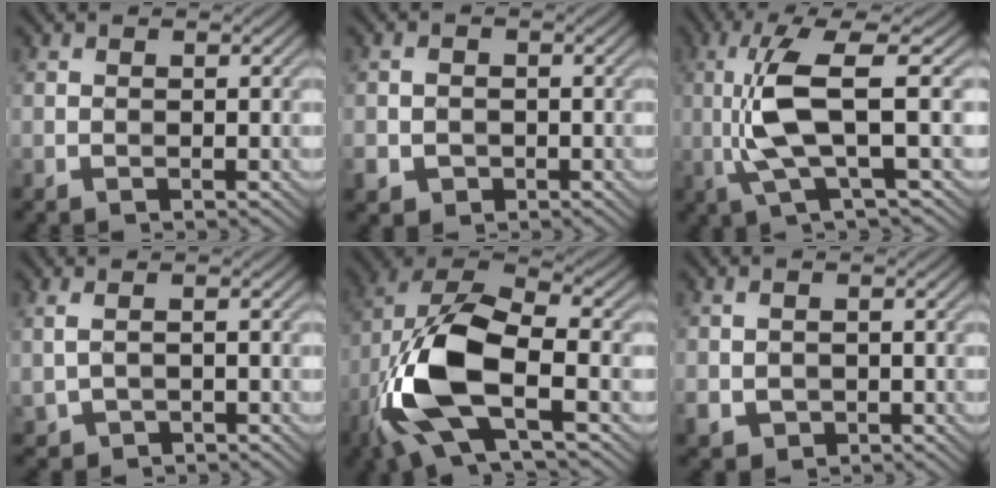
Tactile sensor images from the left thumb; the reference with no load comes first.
{"total": 2.7, "force": [-1.0, 2.3, 1.0], "torque": [-0.026, -0.004, -0.019]}
{"total": 7.7, "force": [-0.2, 1.0, 7.6], "torque": [-0.167, 0.010, -0.001]}
{"total": 1.9, "force": [-0.1, 1.1, 1.5], "torque": [-0.042, -0.001, 0.006]}
{"total": 13.5, "force": [-4.4, 5.6, 11.5], "torque": [-0.271, -0.005, -0.092]}
{"total": 2.3, "force": [-0.5, 1.9, 1.1], "torque": [-0.030, -0.005, -0.007]}